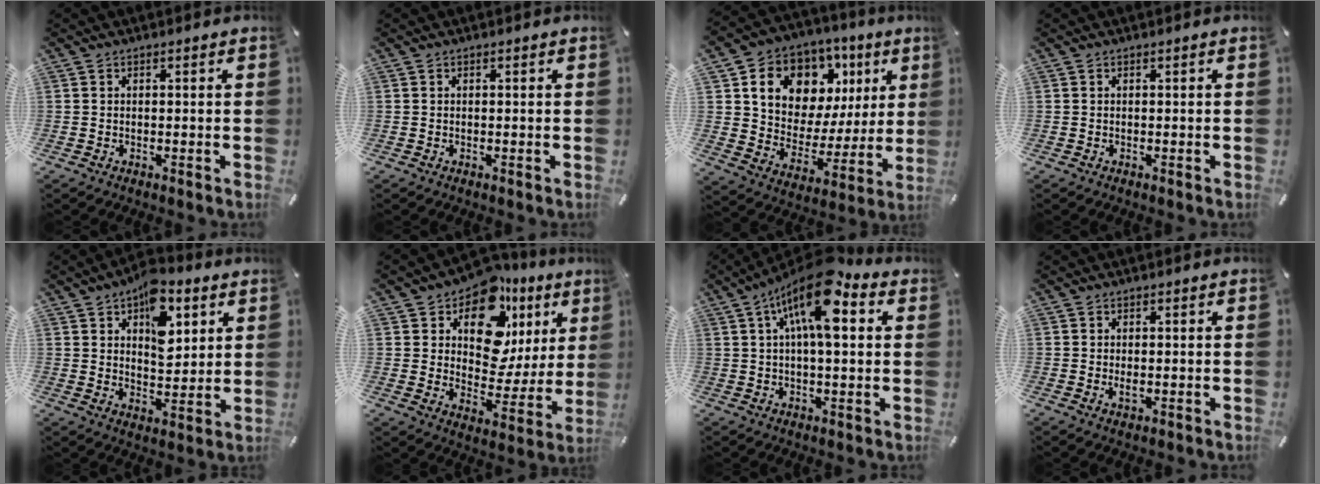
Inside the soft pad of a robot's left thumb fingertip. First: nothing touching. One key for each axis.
{"total": 0.0}
{"total": 13.1, "fx": 6.9, "fy": 10.0, "fz": 5.0, "tx": -0.084, "ty": -0.053, "tz": 0.127}
{"total": 0.0}
{"total": 12.2, "fx": 6.3, "fy": 7.2, "fz": 7.6, "tx": -0.100, "ty": -0.023, "tz": 0.107}
{"total": 15.8, "fx": 9.1, "fy": 9.9, "fz": 8.2, "tx": -0.116, "ty": -0.075, "tz": 0.159}
{"total": 14.8, "fx": 6.1, "fy": 5.8, "fz": 12.2, "tx": -0.204, "ty": -0.019, "tz": 0.099}
{"total": 1.5, "fx": 0.0, "fy": 0.8, "fz": 1.3, "tx": -0.027, "ty": 0.000, "tz": 0.000}